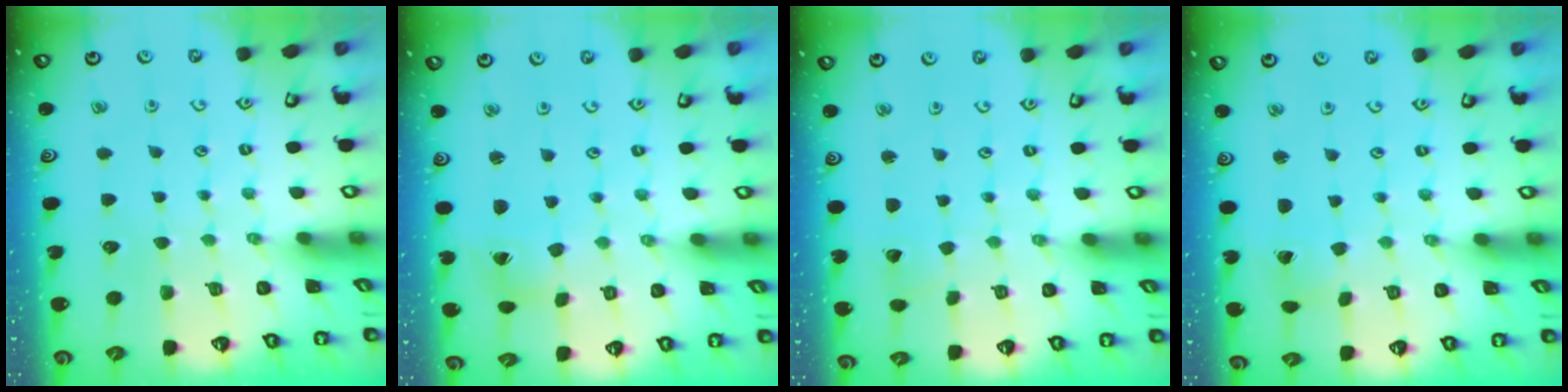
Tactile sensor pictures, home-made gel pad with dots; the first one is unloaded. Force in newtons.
{"total": 1.3, "press": 1.3, "slide": 0.1}
{"total": 1.6, "press": 1.6, "slide": 0.1}
{"total": 1.1, "press": 1.1, "slide": 0.1}